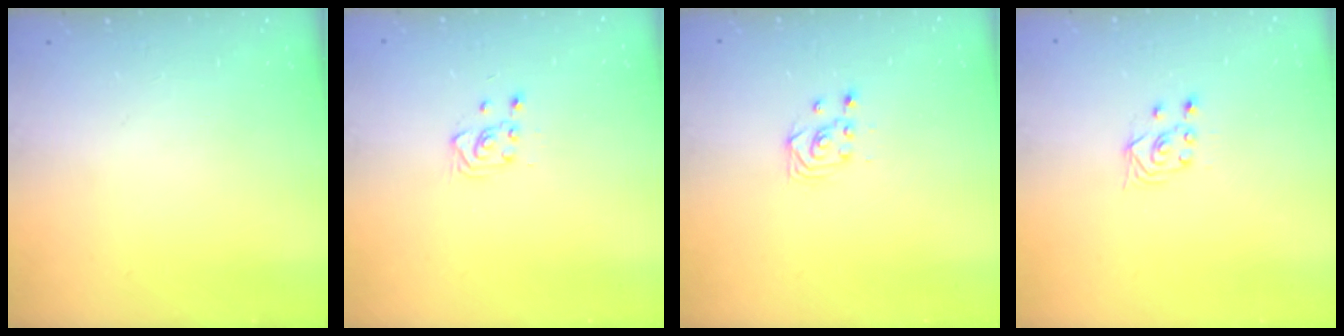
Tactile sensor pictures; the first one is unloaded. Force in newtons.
{"total": 2.8, "press": 2.7, "slide": 0.7}
{"total": 3.3, "press": 3.3, "slide": 0.1}
{"total": 2.9, "press": 2.5, "slide": 1.4}